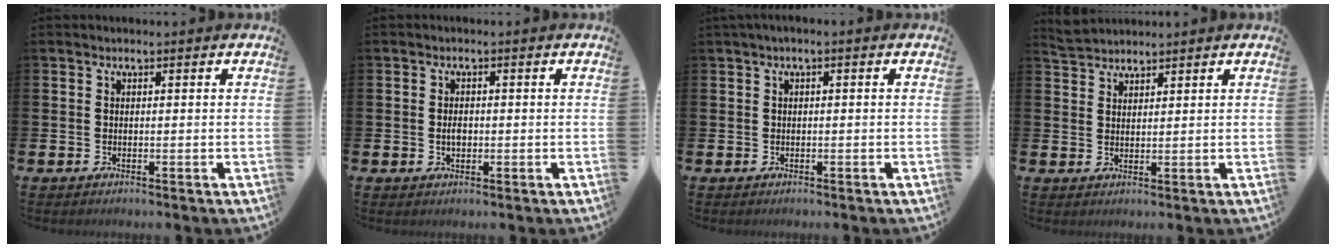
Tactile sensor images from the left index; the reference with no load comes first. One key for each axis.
{"total": 1.7, "fx": -0.1, "fy": 1.0, "fz": 1.3, "tx": -0.016, "ty": 0.002, "tz": -0.005}
{"total": 0.7, "fx": -0.2, "fy": 0.1, "fz": 0.7, "tx": -0.015, "ty": 0.003, "tz": -0.002}
{"total": 2.8, "fx": 2.8, "fy": 0.5, "fz": -0.2, "tx": 0.002, "ty": -0.010, "tz": 0.053}